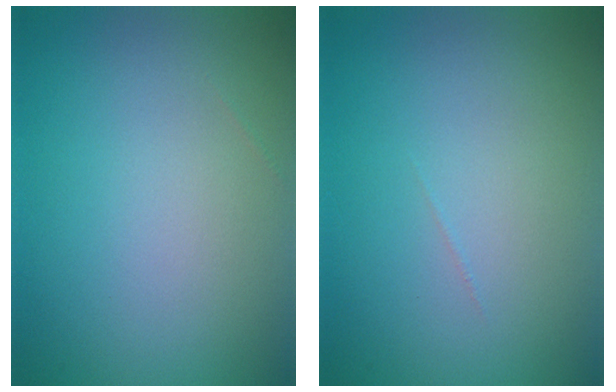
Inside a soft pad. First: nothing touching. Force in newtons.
{"total": 0.0}